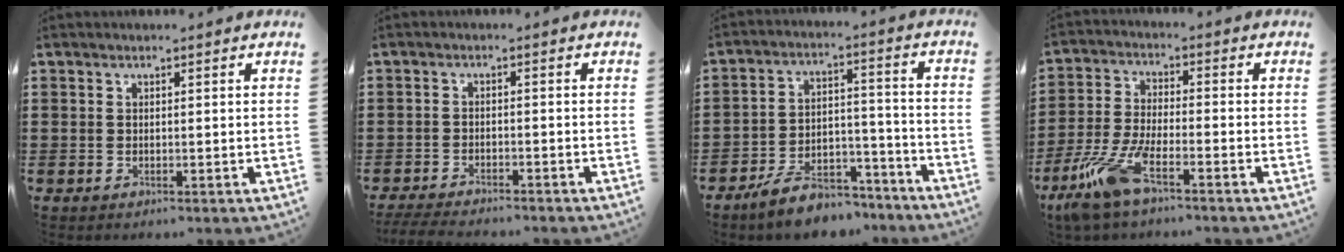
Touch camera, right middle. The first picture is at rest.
{"total": 3.4, "force": [-3.3, 0.2, 0.7], "torque": [-0.020, -0.004, -0.069]}
{"total": 8.2, "force": [-7.2, 2.9, 2.7], "torque": [-0.046, 0.028, -0.134]}
{"total": 9.0, "force": [-5.8, 2.1, 6.5], "torque": [-0.162, -0.015, -0.117]}